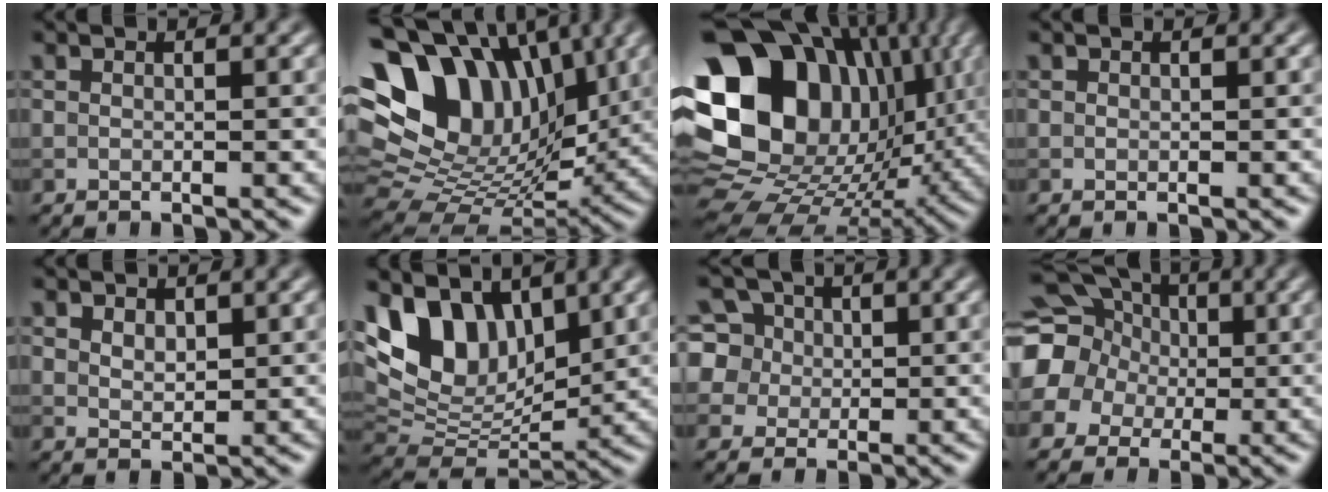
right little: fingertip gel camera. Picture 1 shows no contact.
{"total": 14.2, "force": [5.0, 9.8, 8.8], "torque": [-0.174, 0.015, 0.103]}
{"total": 19.2, "force": [4.1, 14.8, 11.5], "torque": [-0.215, 0.004, 0.096]}
{"total": 0.0}
{"total": 1.5, "force": [1.0, 0.9, 0.8], "torque": [-0.013, -0.001, 0.021]}
{"total": 8.2, "force": [3.9, 5.1, 5.2], "torque": [-0.098, -0.014, 0.071]}
{"total": 4.4, "force": [1.2, 4.0, 1.3], "torque": [-0.040, 0.028, 0.013]}
{"total": 18.0, "force": [2.0, 16.7, 6.3], "torque": [-0.174, 0.007, -0.002]}